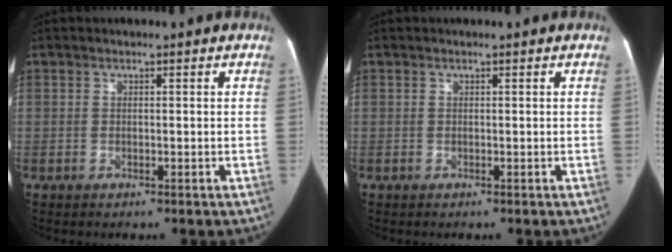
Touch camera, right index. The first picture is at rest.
{"total": 0.0}